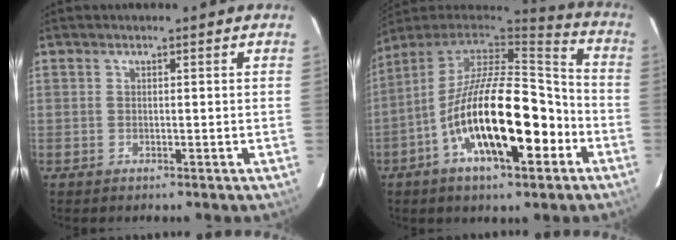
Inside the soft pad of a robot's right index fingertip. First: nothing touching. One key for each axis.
{"total": 22.6, "fx": -8.3, "fy": 8.4, "fz": 19.3, "tx": -0.337, "ty": -0.014, "tz": -0.144}